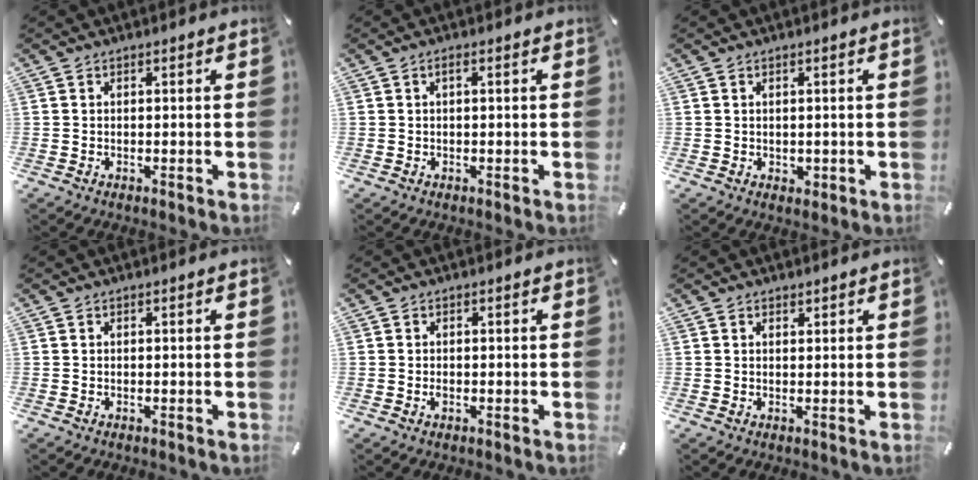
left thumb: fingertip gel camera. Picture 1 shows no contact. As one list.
[{"total": 1.3, "force": [0.0, 0.2, 1.3], "torque": [-0.023, 0.001, 0.000]}, {"total": 1.1, "force": [0.1, 1.0, 0.5], "torque": [-0.010, 0.004, 0.001]}, {"total": 0.0}, {"total": 1.0, "force": [-0.2, 0.5, 0.8], "torque": [-0.015, -0.001, -0.005]}, {"total": 0.9, "force": [0.7, 0.6, 0.2], "torque": [-0.002, 0.001, 0.013]}]